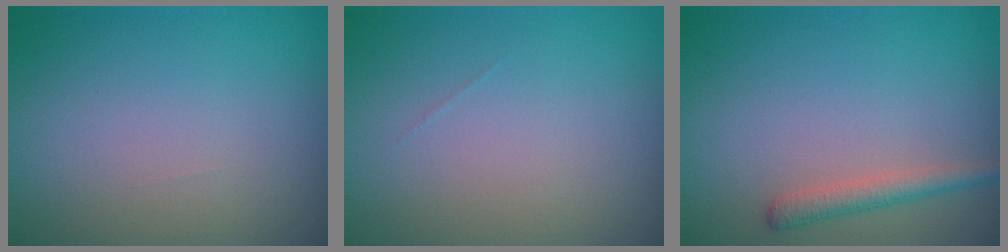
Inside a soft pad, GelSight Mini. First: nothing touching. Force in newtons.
{"total": 0.0}
{"total": 1.9, "press": 1.9, "slide": 0.1}